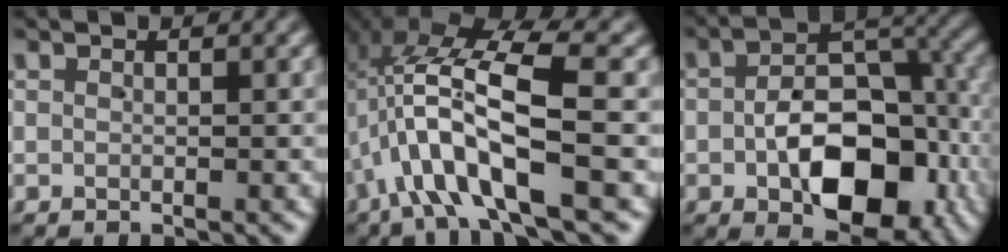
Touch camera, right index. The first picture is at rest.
{"total": 9.4, "force": [0.4, 4.3, 8.4], "torque": [-0.177, 0.005, 0.000]}
{"total": 11.5, "force": [-3.0, 7.2, 8.5], "torque": [-0.128, -0.023, -0.034]}